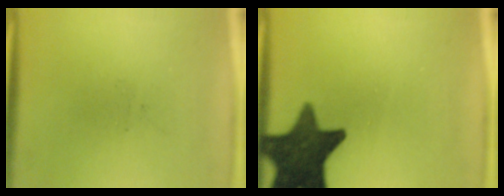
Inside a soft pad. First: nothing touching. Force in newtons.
{"total": 14.3}